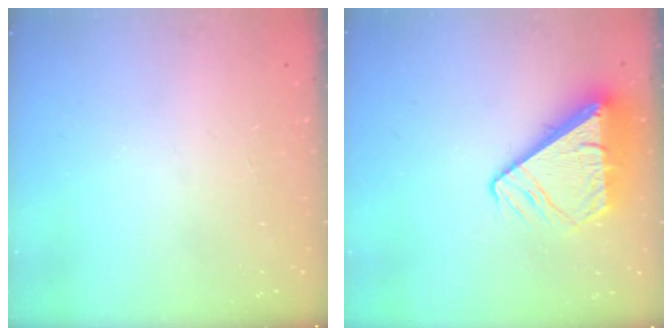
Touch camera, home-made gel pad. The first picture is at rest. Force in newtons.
{"total": 10.8, "press": 10.7, "slide": 1.2}